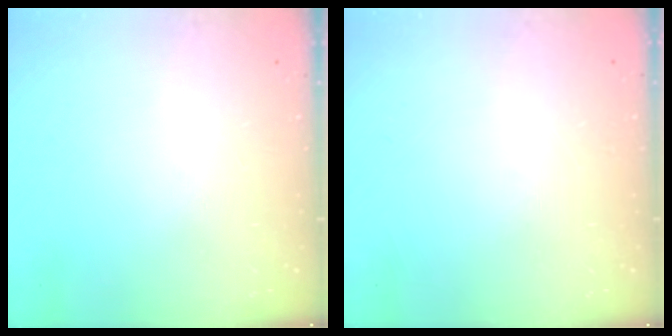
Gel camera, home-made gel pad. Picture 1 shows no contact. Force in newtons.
{"total": 1.6, "press": 1.6, "slide": 0.1}